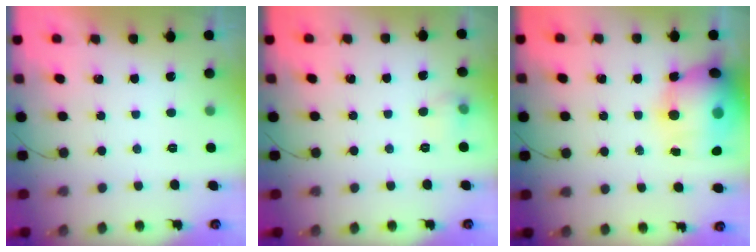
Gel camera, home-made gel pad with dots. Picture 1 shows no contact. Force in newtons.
{"total": 6.3, "press": 4.8, "slide": 4.0}
{"total": 19.6, "press": 17.7, "slide": 8.5}